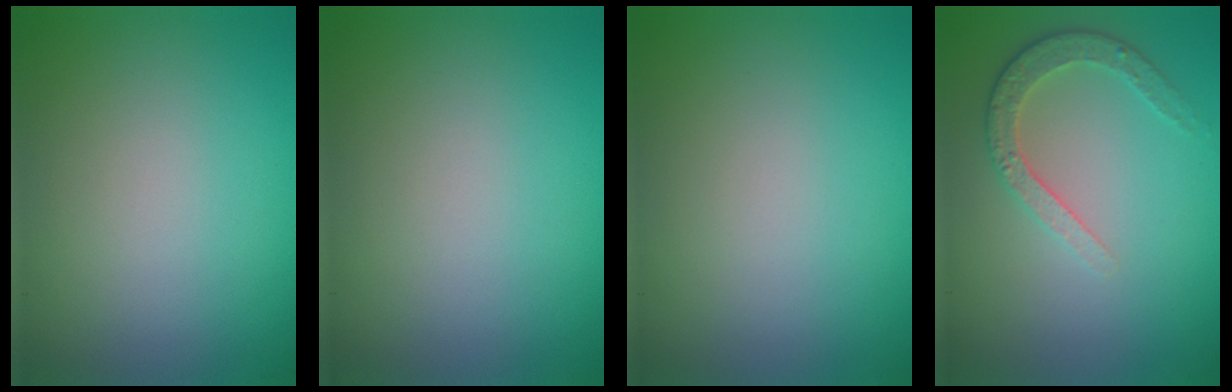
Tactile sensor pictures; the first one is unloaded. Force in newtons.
{"total": 0.0}
{"total": 0.0}
{"total": 2.6, "press": 2.5, "slide": 0.8}